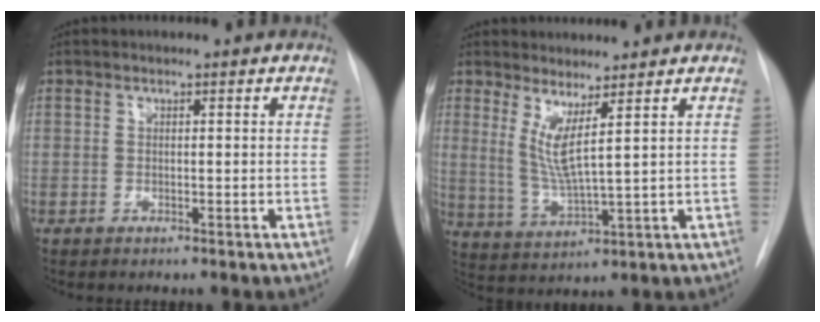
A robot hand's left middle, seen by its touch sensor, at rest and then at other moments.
{"total": 5.5, "force": [2.4, -0.4, 4.9], "torque": [-0.104, -0.024, 0.053]}